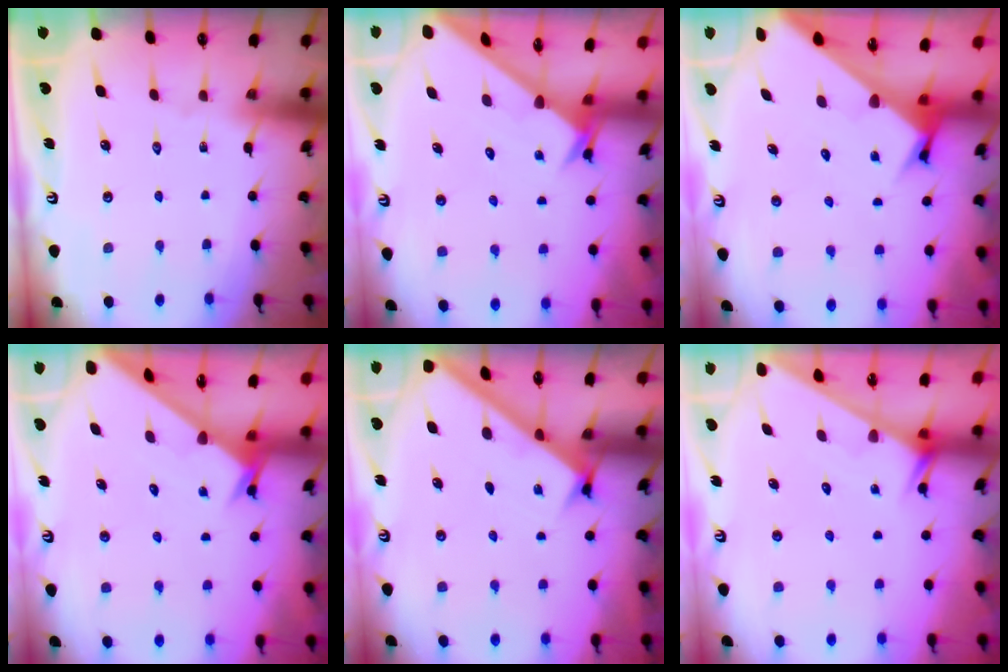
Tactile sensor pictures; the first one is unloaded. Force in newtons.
{"total": 2.6, "press": 2.6, "slide": 0.2}
{"total": 3.6, "press": 3.6, "slide": 0.2}
{"total": 2.5, "press": 2.5, "slide": 0.2}
{"total": 2.4, "press": 2.4, "slide": 0.3}
{"total": 2.0, "press": 2.0, "slide": 0.0}